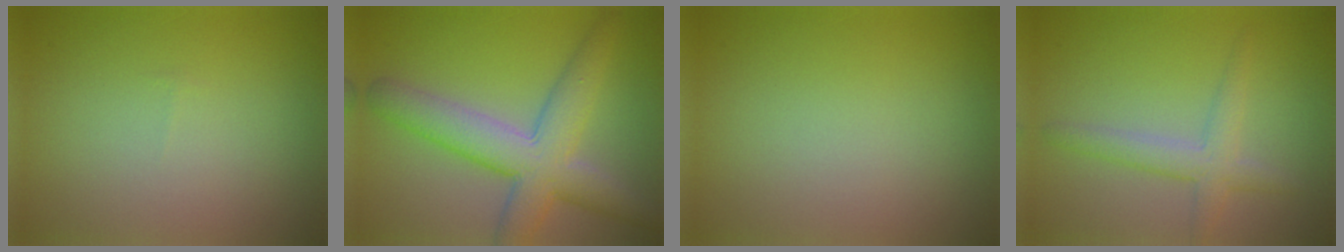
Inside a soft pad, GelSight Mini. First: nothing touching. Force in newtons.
{"total": 7.2, "press": 7.2, "slide": 0.4}
{"total": 0.0}
{"total": 1.9, "press": 1.8, "slide": 0.3}